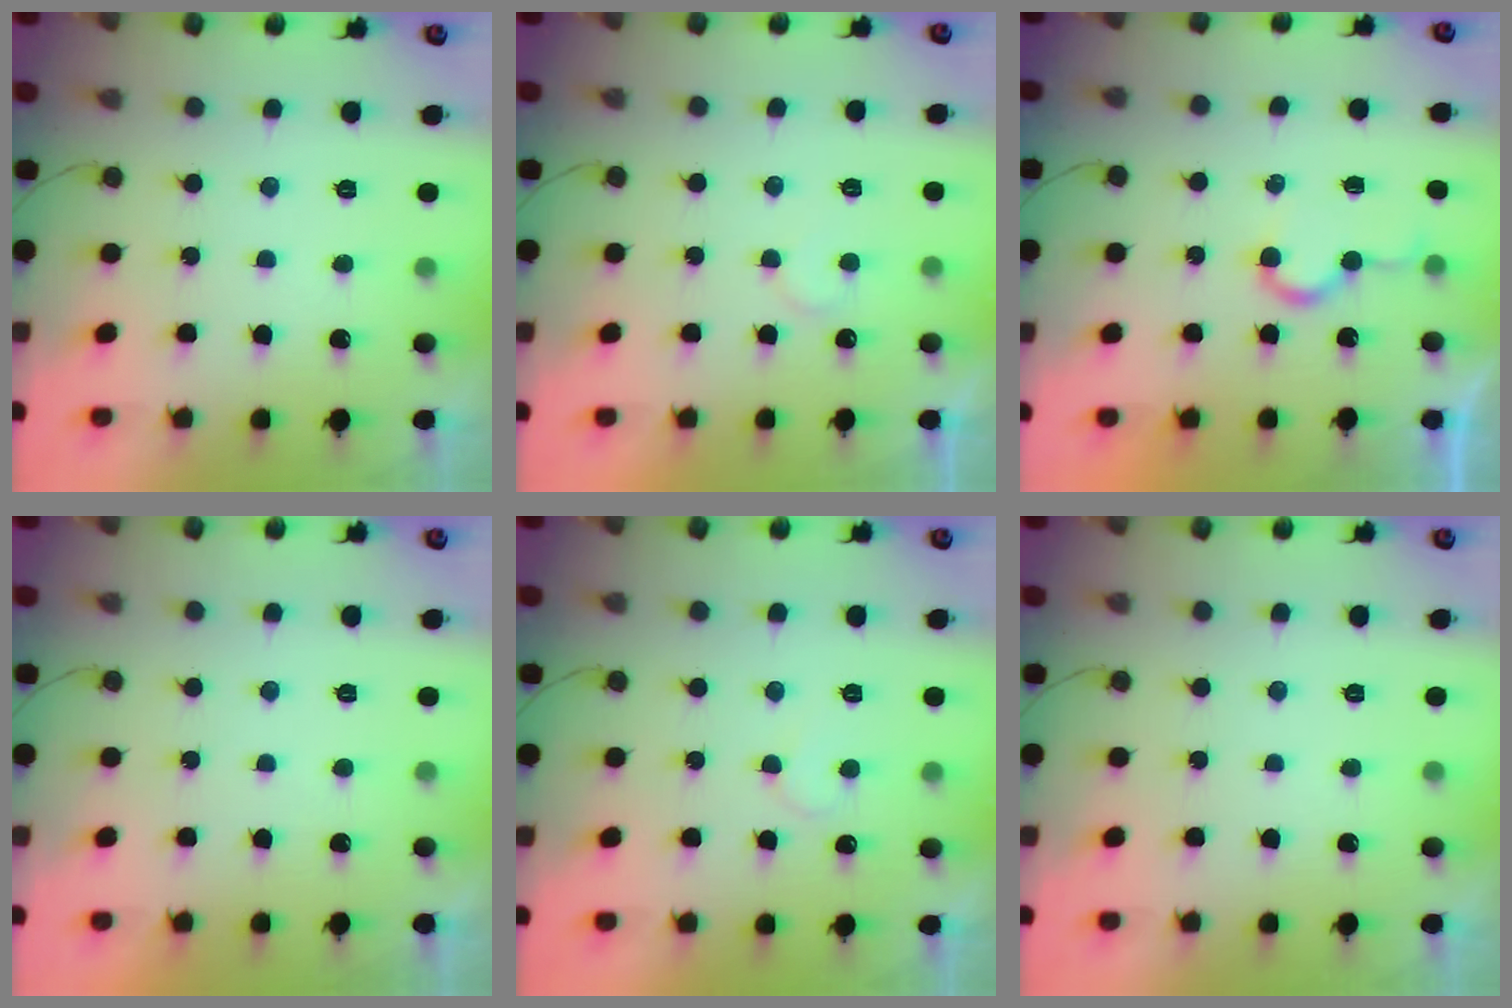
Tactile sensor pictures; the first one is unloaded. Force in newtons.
{"total": 4.8, "press": 4.8, "slide": 0.3}
{"total": 5.1, "press": 5.0, "slide": 0.5}
{"total": 1.7, "press": 1.7, "slide": 0.0}
{"total": 6.1, "press": 6.1, "slide": 0.5}
{"total": 0.0}